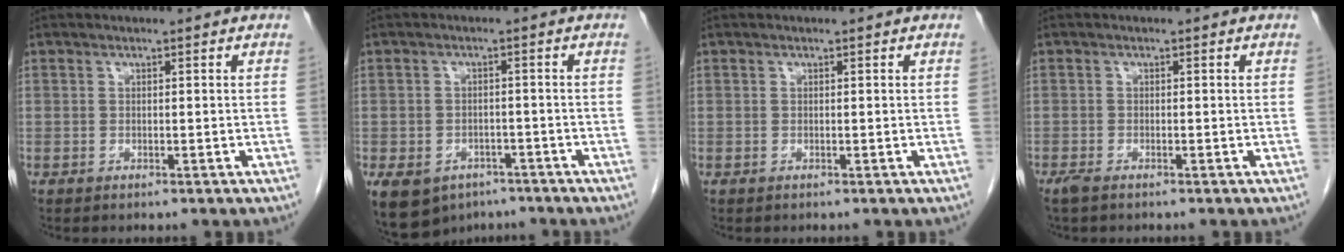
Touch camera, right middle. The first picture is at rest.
{"total": 13.9, "force": [-8.0, 10.3, 5.0], "torque": [-0.140, -0.006, -0.100]}
{"total": 0.0}
{"total": 2.0, "force": [-1.6, 0.6, 1.0], "torque": [-0.026, -0.006, -0.025]}